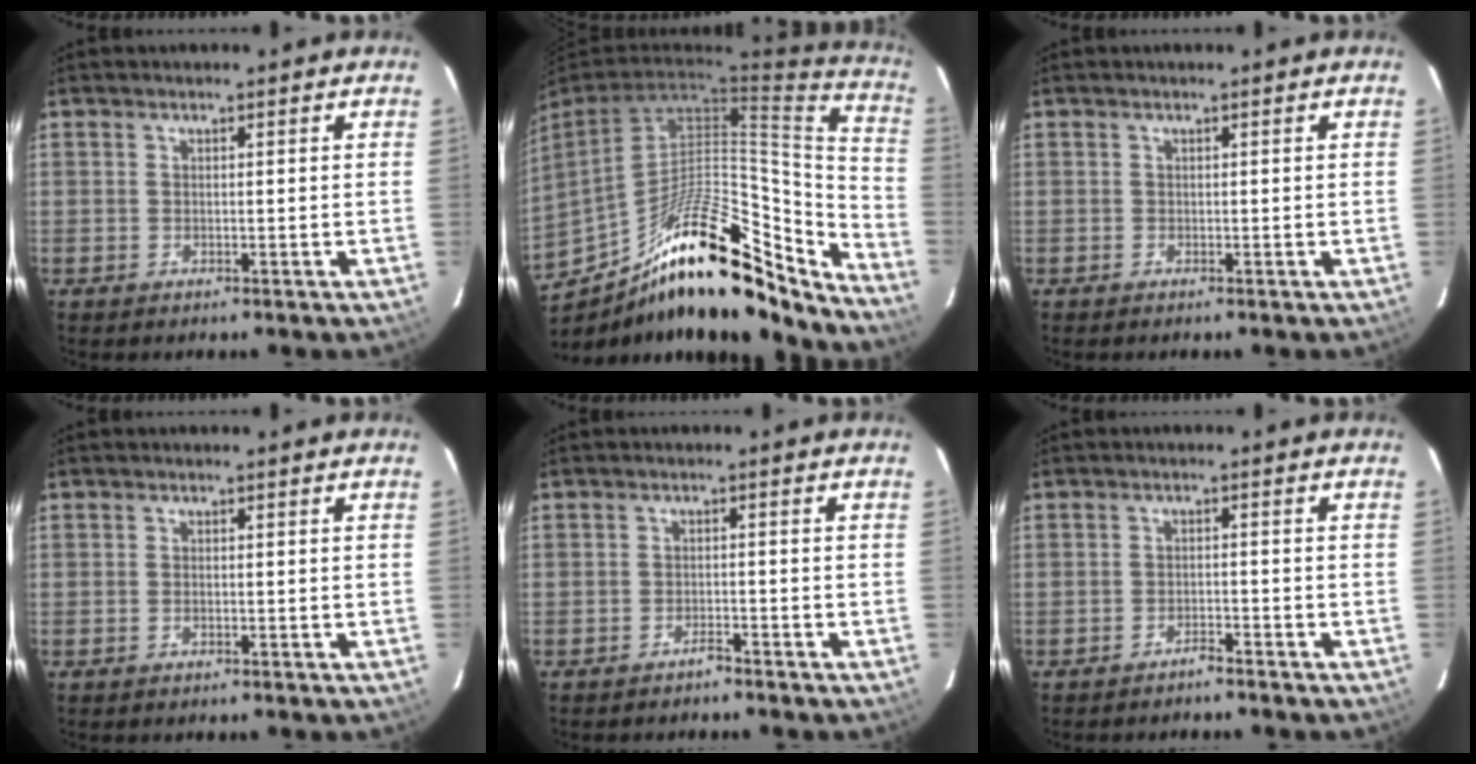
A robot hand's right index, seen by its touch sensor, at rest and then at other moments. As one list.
[{"total": 25.0, "force": [-18.5, 7.1, 15.3], "torque": [-0.210, 0.006, -0.294]}, {"total": 0.0}, {"total": 0.6, "force": [-0.1, 0.2, 0.5], "torque": [-0.012, 0.001, -0.003]}, {"total": 1.5, "force": [-1.5, 0.1, 0.3], "torque": [-0.010, 0.002, -0.023]}, {"total": 1.7, "force": [-1.7, 0.1, 0.3], "torque": [-0.014, 0.003, -0.026]}]